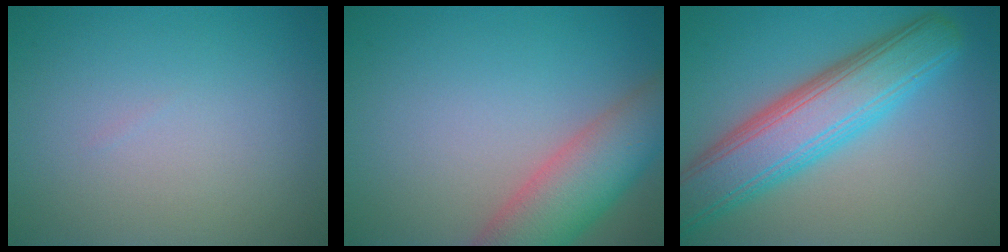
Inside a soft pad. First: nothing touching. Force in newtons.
{"total": 6.9, "press": 6.9, "slide": 0.3}
{"total": 8.2, "press": 8.2, "slide": 0.4}